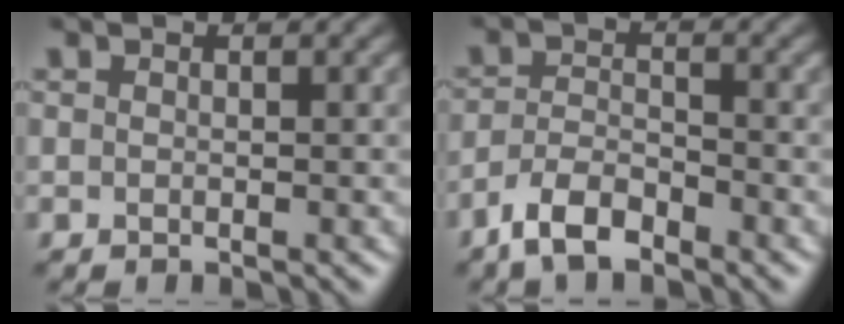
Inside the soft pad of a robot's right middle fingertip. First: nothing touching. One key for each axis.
{"total": 3.9, "fx": -2.9, "fy": 1.4, "fz": 2.2, "tx": -0.047, "ty": -0.001, "tz": -0.065}